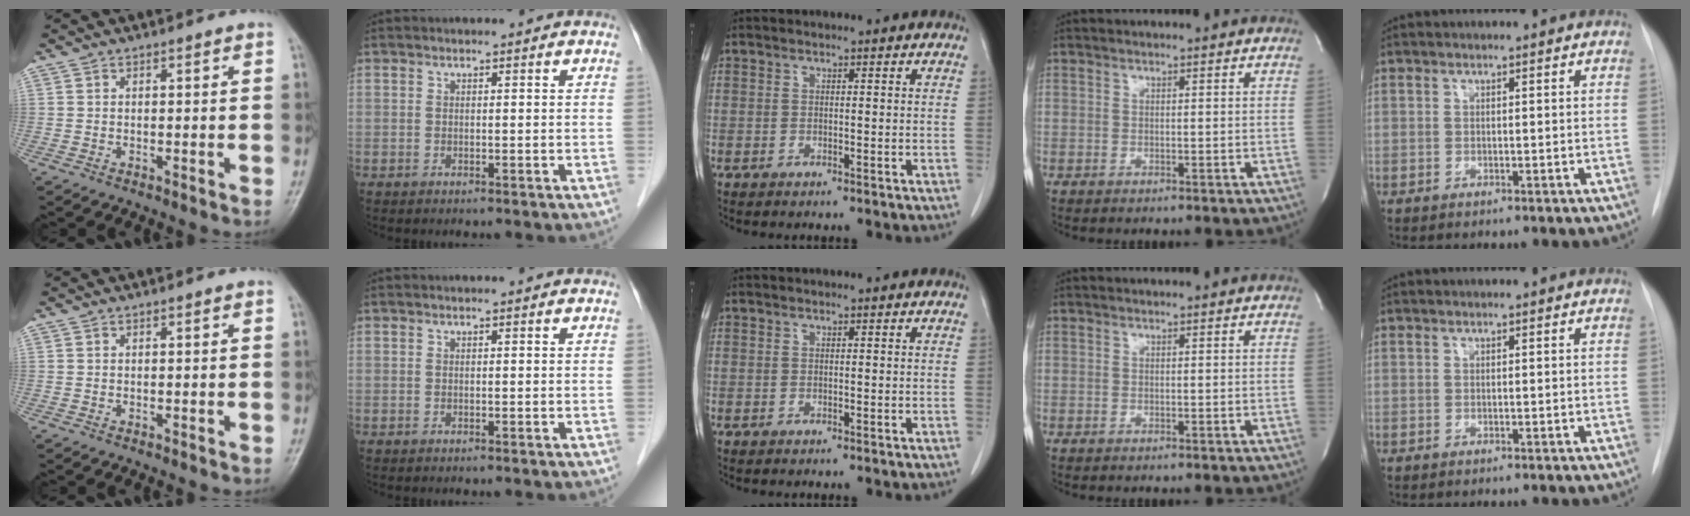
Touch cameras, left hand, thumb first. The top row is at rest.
{}